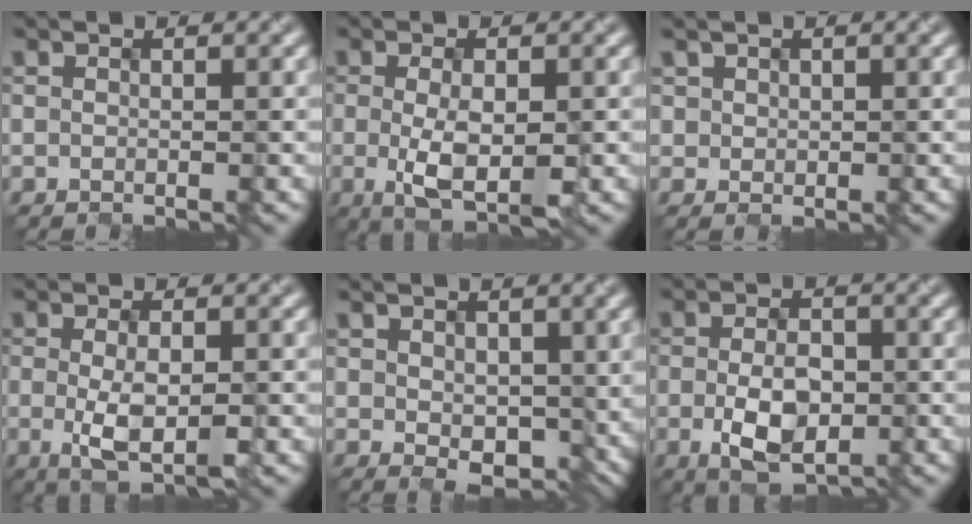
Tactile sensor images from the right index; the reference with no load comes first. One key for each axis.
{"total": 4.5, "fx": -1.2, "fy": 1.6, "fz": 4.0, "tx": -0.080, "ty": -0.009, "tz": -0.012}
{"total": 0.8, "fx": 0.5, "fy": 0.5, "fz": -0.4, "tx": -0.003, "ty": 0.001, "tz": 0.023}
{"total": 4.0, "fx": -1.2, "fy": 1.3, "fz": 3.6, "tx": -0.075, "ty": -0.008, "tz": -0.013}
{"total": 3.9, "fx": 0.3, "fy": 2.5, "fz": 3.0, "tx": -0.058, "ty": -0.007, "tz": 0.016}
{"total": 4.9, "fx": -1.3, "fy": 2.8, "fz": 3.8, "tx": -0.077, "ty": -0.005, "tz": -0.017}